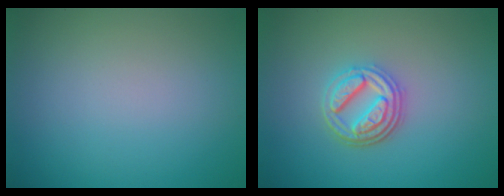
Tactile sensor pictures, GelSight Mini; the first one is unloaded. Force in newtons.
{"total": 4.0, "press": 3.3, "slide": 2.3}